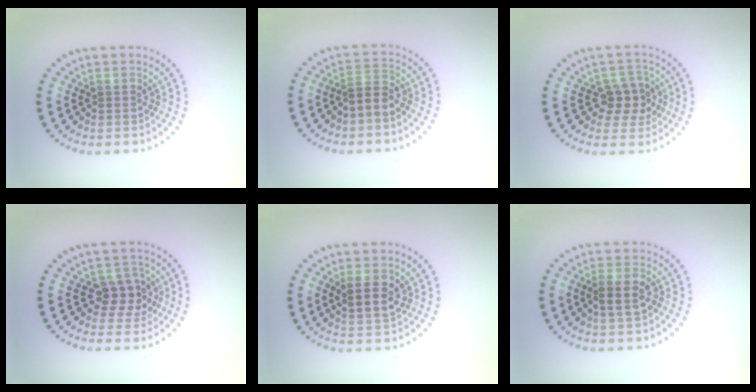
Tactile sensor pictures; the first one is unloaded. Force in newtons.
{"total": 1.9, "press": 1.6, "slide": 1.0}
{"total": 2.9, "press": 2.7, "slide": 1.2}
{"total": 3.0, "press": 2.8, "slide": 1.1}
{"total": 2.8, "press": 2.7, "slide": 0.7}
{"total": 2.5, "press": 2.4, "slide": 0.5}